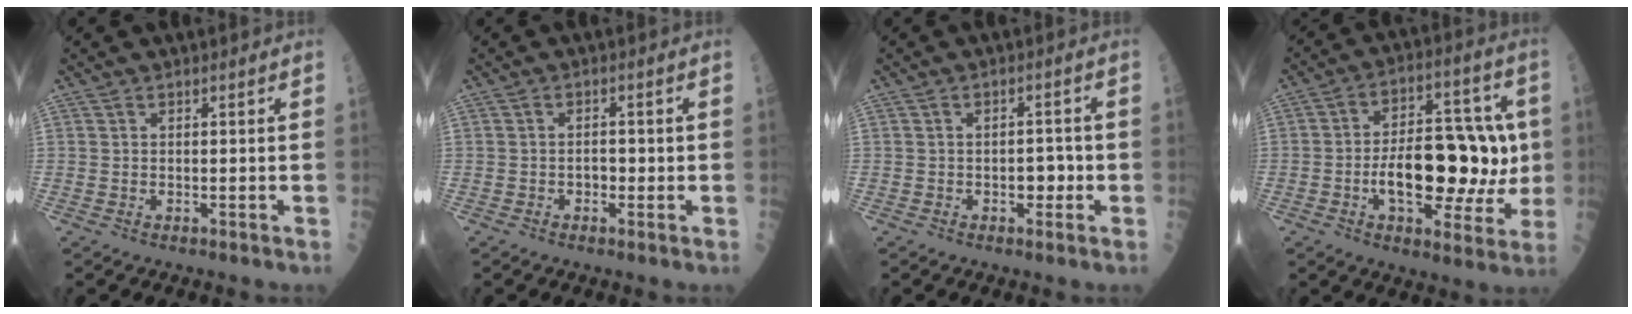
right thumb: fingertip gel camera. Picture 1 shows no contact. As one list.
[{"total": 2.0, "force": [-0.5, 1.4, 1.3], "torque": [-0.009, 0.005, -0.008]}, {"total": 3.2, "force": [-0.8, 2.0, 2.4], "torque": [-0.016, 0.009, -0.010]}, {"total": 20.0, "force": [-1.6, 10.1, 17.1], "torque": [-0.222, 0.028, -0.017]}]